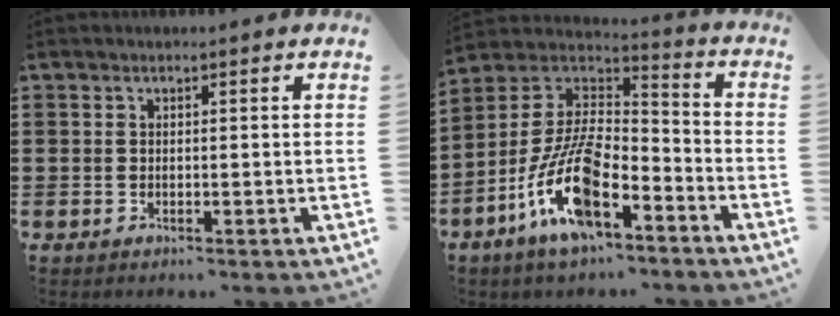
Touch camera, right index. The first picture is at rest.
{"total": 14.1, "force": [-7.6, 5.3, 10.7], "torque": [-0.244, 0.004, -0.151]}